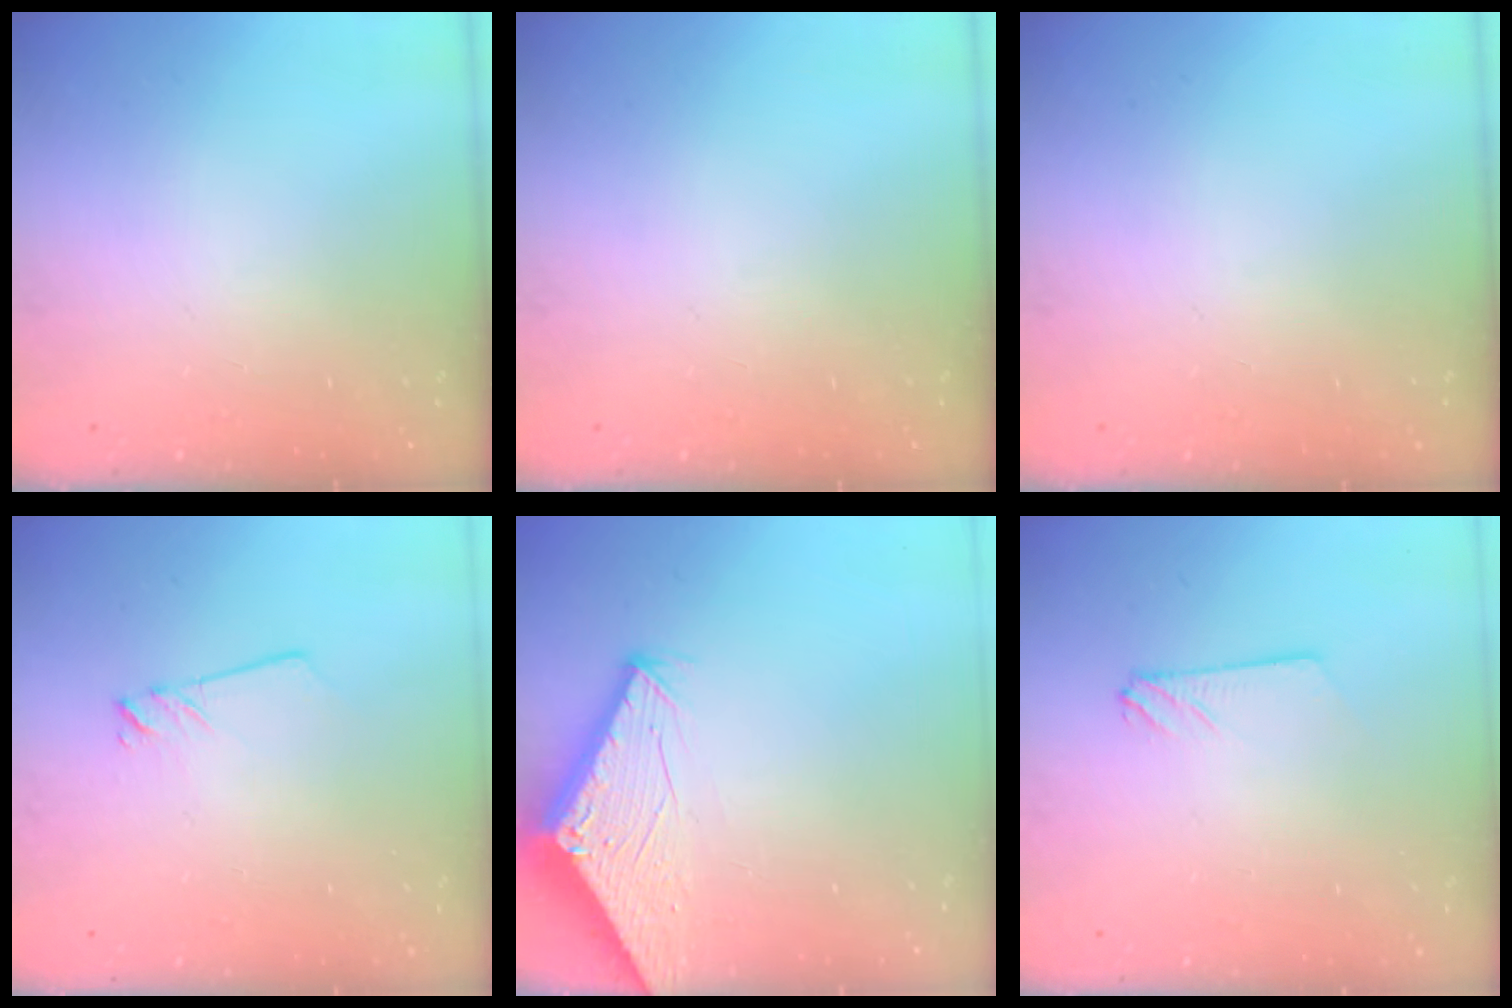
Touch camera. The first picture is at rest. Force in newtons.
{"total": 0.0}
{"total": 0.0}
{"total": 2.0, "press": 2.0, "slide": 0.2}
{"total": 2.9, "press": 2.9, "slide": 0.1}
{"total": 2.7, "press": 2.7, "slide": 0.3}